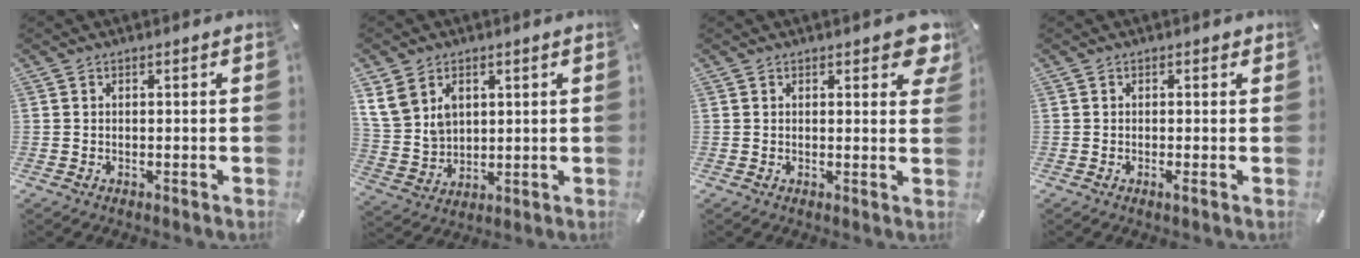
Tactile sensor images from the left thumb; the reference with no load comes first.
{"total": 8.5, "force": [4.2, 6.8, 2.9], "torque": [-0.086, -0.009, 0.080]}
{"total": 4.9, "force": [3.0, 2.4, 3.1], "torque": [-0.030, -0.014, 0.047]}
{"total": 1.2, "force": [-0.2, 0.1, 1.2], "torque": [-0.022, -0.005, -0.002]}